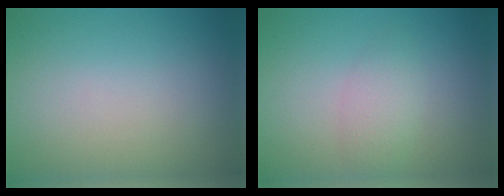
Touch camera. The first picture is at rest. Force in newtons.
{"total": 2.1, "press": 2.1, "slide": 0.1}